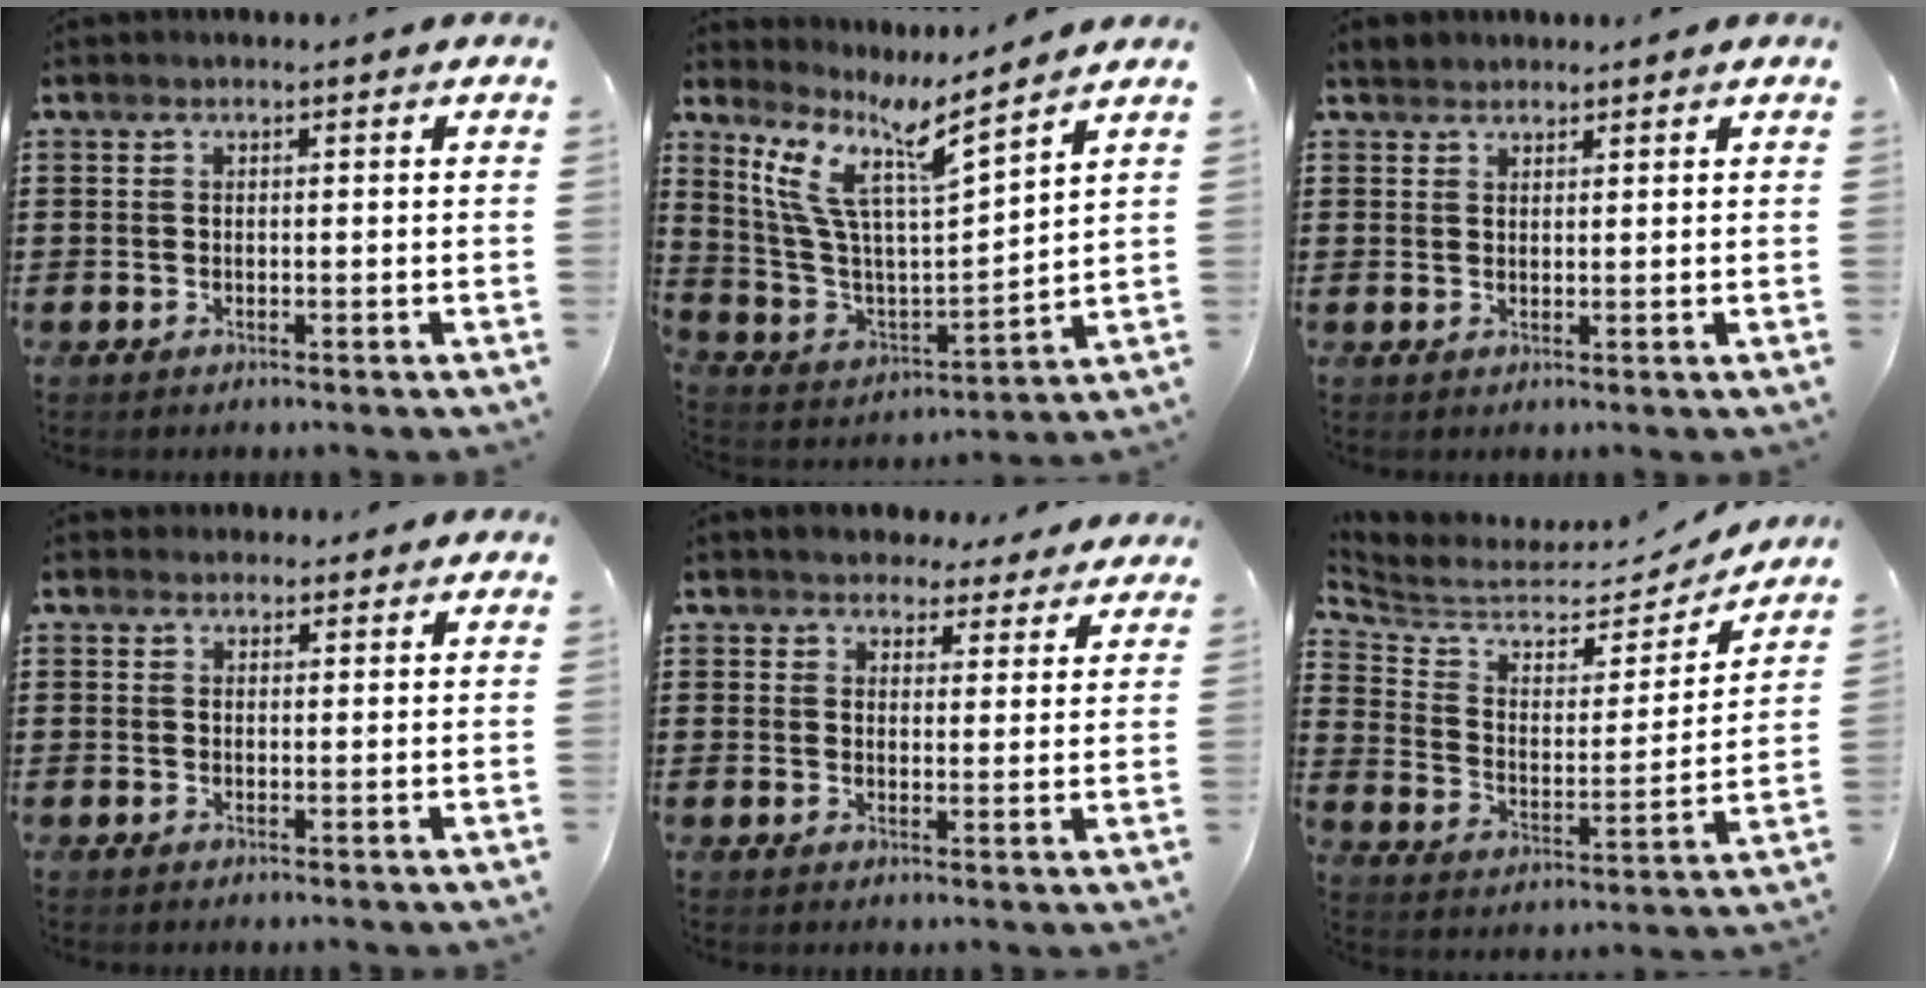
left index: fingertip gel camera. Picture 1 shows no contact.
{"total": 9.5, "force": [6.4, 1.7, 6.9], "torque": [-0.169, -0.044, 0.102]}
{"total": 1.6, "force": [1.5, 0.5, 0.0], "torque": [-0.004, 0.002, 0.031]}
{"total": 1.9, "force": [1.7, 0.9, 0.1], "torque": [-0.006, 0.005, 0.034]}
{"total": 3.9, "force": [3.7, 1.0, 0.1], "torque": [-0.010, -0.014, 0.067]}
{"total": 5.8, "force": [5.2, 2.2, 1.4], "torque": [-0.062, -0.041, 0.085]}